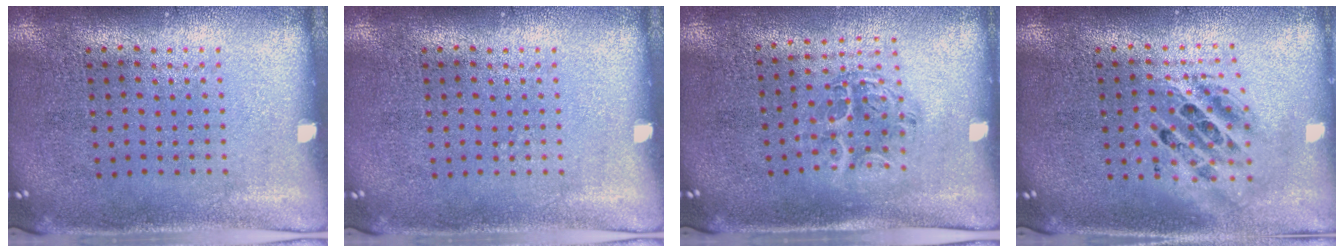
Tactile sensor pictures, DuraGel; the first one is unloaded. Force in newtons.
{"total": 0.0}
{"total": 1.1, "press": 1.1, "slide": 0.2}
{"total": 1.8, "press": 1.5, "slide": 1.1}